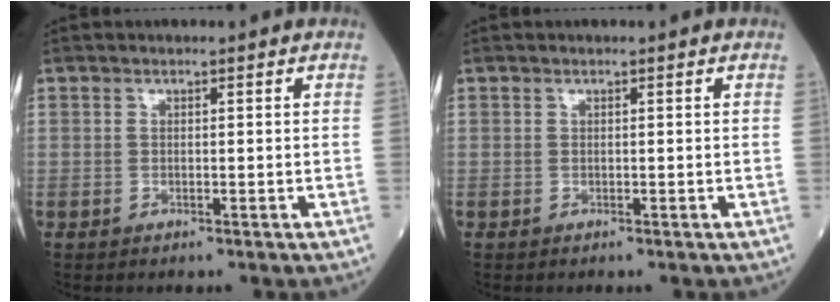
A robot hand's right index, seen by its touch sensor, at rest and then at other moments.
{"total": 0.0}